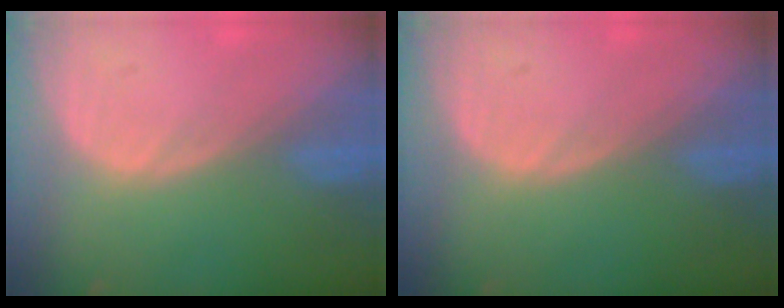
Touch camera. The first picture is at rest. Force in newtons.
{"total": 0.0}